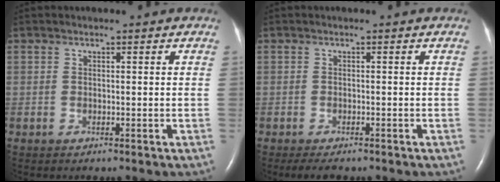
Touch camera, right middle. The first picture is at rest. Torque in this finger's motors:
{"motor_torque": [0.26, -0.21, -0.01, 0.00]}